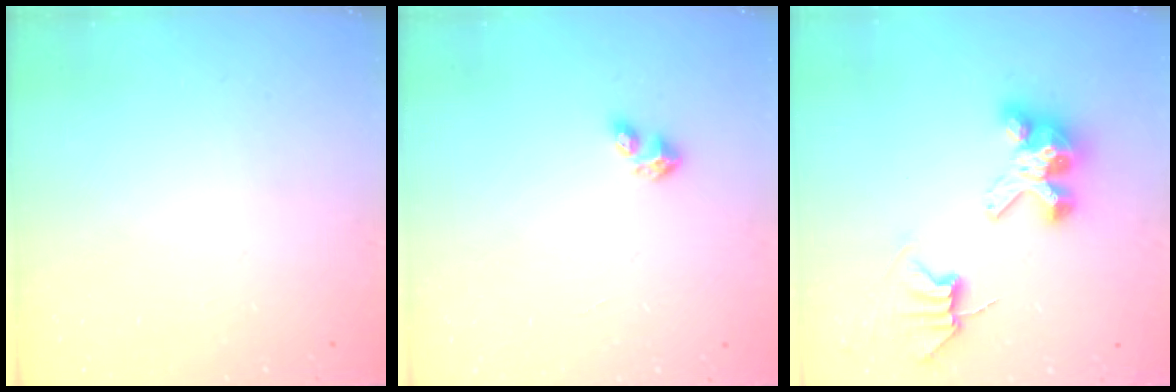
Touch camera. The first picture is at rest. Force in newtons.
{"total": 3.0, "press": 2.9, "slide": 0.3}
{"total": 7.8, "press": 7.7, "slide": 0.6}